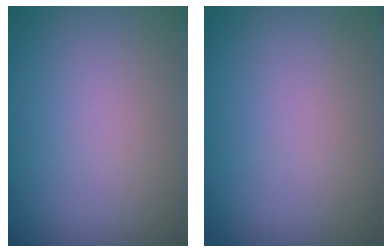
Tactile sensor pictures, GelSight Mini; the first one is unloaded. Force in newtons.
{"total": 0.0}